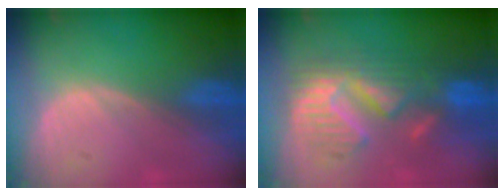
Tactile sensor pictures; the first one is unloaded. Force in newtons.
{"total": 9.9, "press": 9.9, "slide": 0.5}